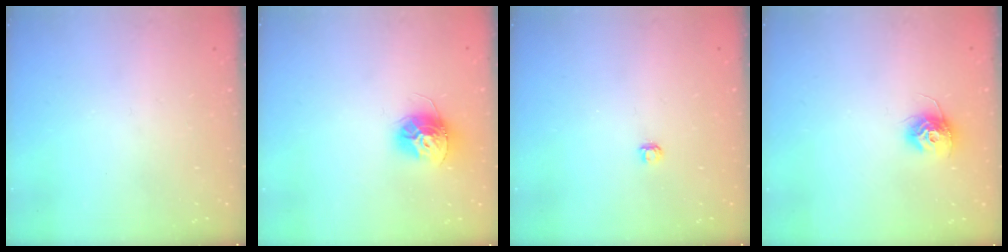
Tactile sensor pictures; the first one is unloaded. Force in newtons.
{"total": 11.3, "press": 11.3, "slide": 0.7}
{"total": 2.8, "press": 2.8, "slide": 0.3}
{"total": 10.3, "press": 10.3, "slide": 0.4}